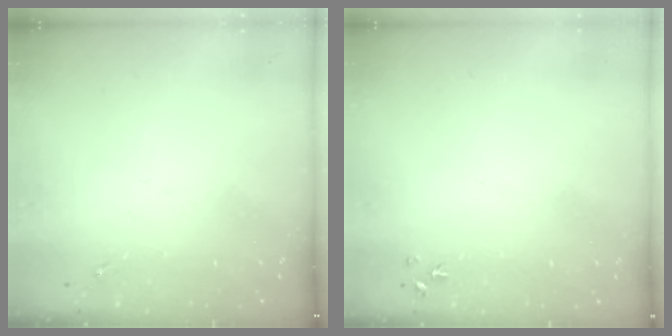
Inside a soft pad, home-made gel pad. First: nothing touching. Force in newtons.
{"total": 3.6, "press": 3.5, "slide": 0.5}